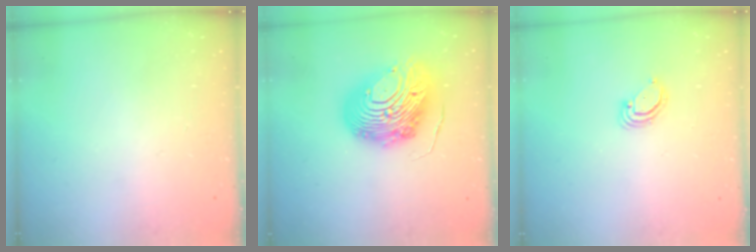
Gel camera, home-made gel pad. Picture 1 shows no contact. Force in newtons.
{"total": 16.1, "press": 16.0, "slide": 1.8}
{"total": 2.8, "press": 2.8, "slide": 0.3}